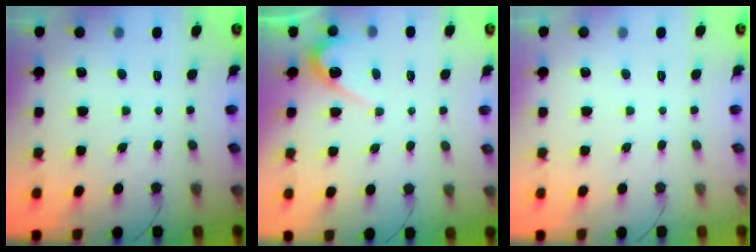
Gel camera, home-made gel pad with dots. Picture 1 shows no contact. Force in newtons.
{"total": 3.8, "press": 3.8, "slide": 0.3}
{"total": 0.0}